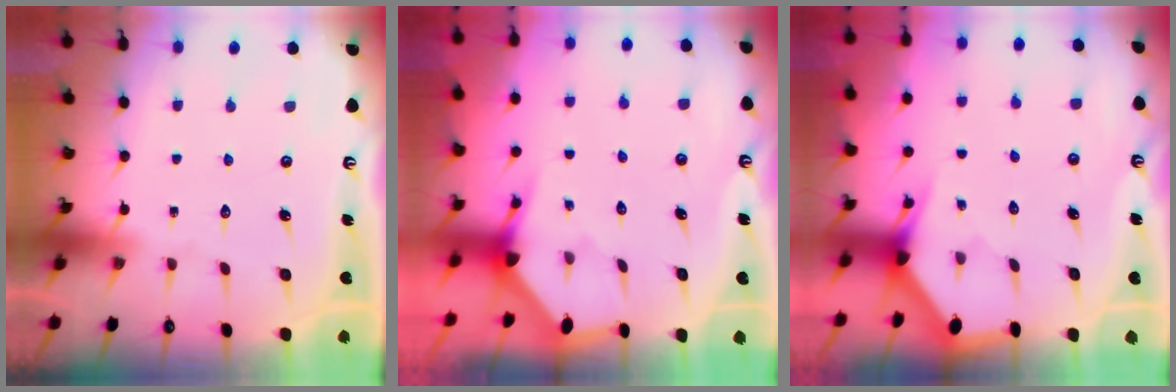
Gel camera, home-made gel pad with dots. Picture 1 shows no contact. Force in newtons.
{"total": 3.1, "press": 3.1, "slide": 0.3}
{"total": 3.0, "press": 3.0, "slide": 0.1}